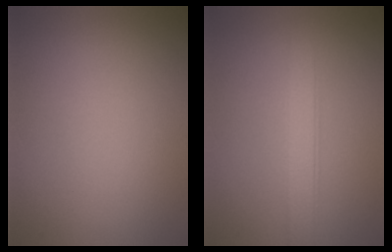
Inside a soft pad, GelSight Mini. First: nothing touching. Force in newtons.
{"total": 2.5, "press": 2.5, "slide": 0.2}